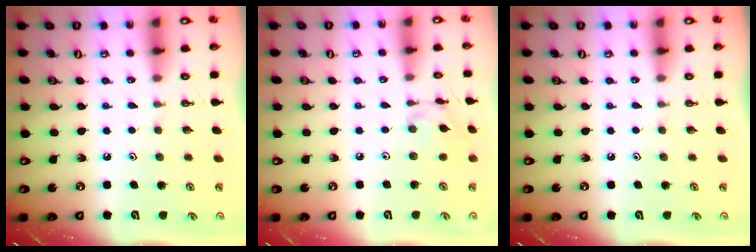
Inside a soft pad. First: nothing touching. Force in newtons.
{"total": 6.9, "press": 6.8, "slide": 0.4}
{"total": 0.0}